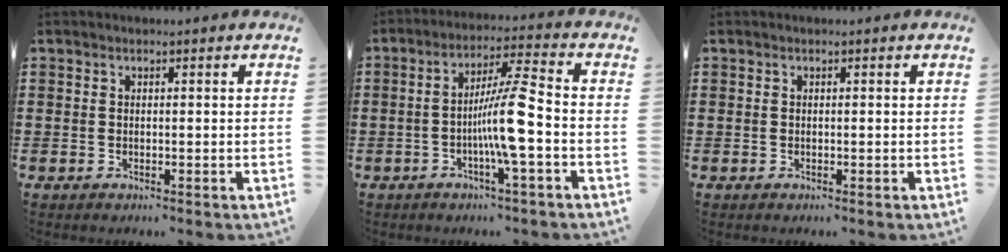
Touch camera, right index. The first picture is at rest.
{"total": 8.8, "force": [-2.1, 0.2, 8.6], "torque": [-0.159, -0.003, -0.046]}
{"total": 0.0}